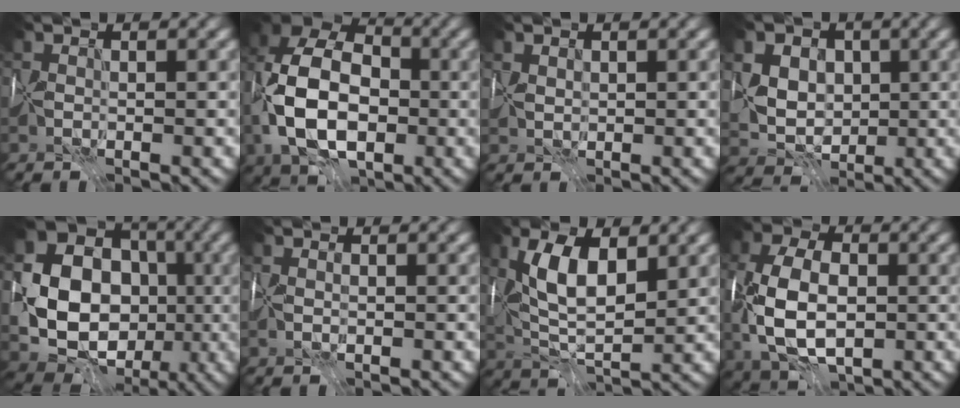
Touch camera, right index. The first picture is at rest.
{"total": 13.6, "force": [-2.1, 9.1, 9.9], "torque": [-0.207, -0.009, -0.049]}
{"total": 1.0, "force": [0.7, 0.7, 0.4], "torque": [-0.008, 0.003, 0.015]}
{"total": 9.5, "force": [2.4, 7.5, 5.3], "torque": [-0.082, 0.028, 0.022]}
{"total": 18.1, "force": [-1.1, 16.1, 8.2], "torque": [-0.178, 0.003, -0.031]}
{"total": 1.1, "force": [0.0, 0.7, 0.9], "torque": [-0.016, 0.001, 0.000]}
{"total": 8.1, "force": [2.4, 3.7, 6.8], "torque": [-0.135, 0.012, 0.038]}
{"total": 11.3, "force": [-1.1, 7.4, 8.5], "torque": [-0.196, -0.010, -0.024]}